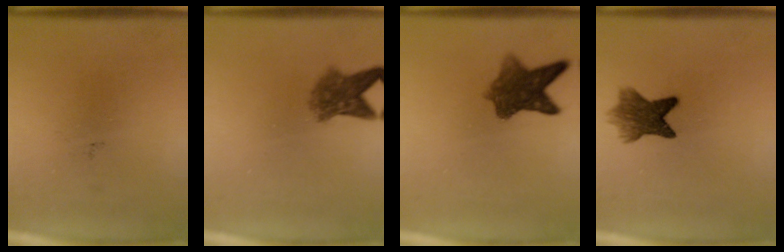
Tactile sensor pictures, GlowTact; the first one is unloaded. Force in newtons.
{"total": 4.9}
{"total": 7.2}
{"total": 6.6}